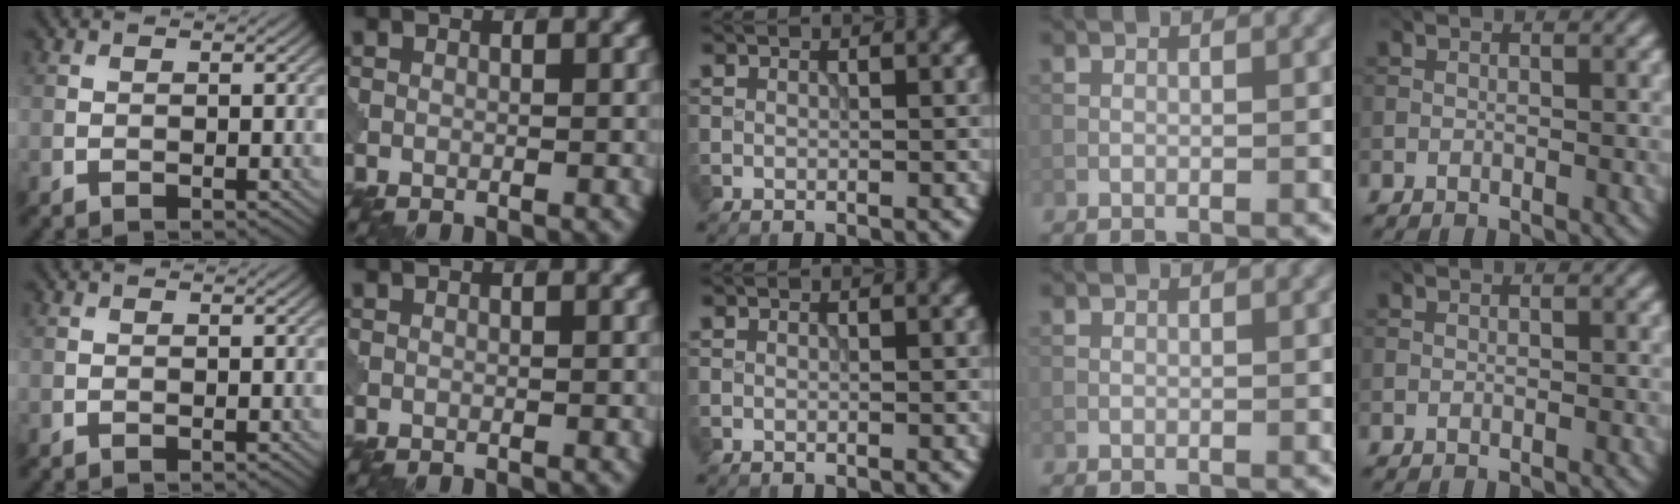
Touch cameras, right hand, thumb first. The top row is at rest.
{}